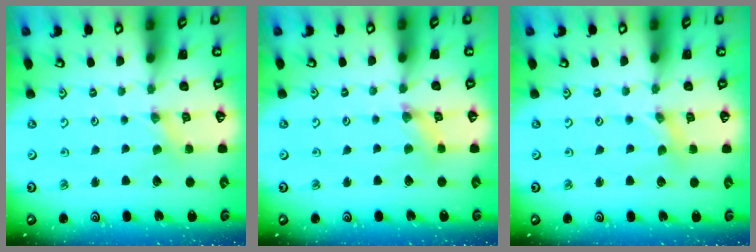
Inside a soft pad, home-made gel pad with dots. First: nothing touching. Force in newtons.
{"total": 1.7, "press": 1.7, "slide": 0.3}
{"total": 0.8, "press": 0.8, "slide": 0.1}